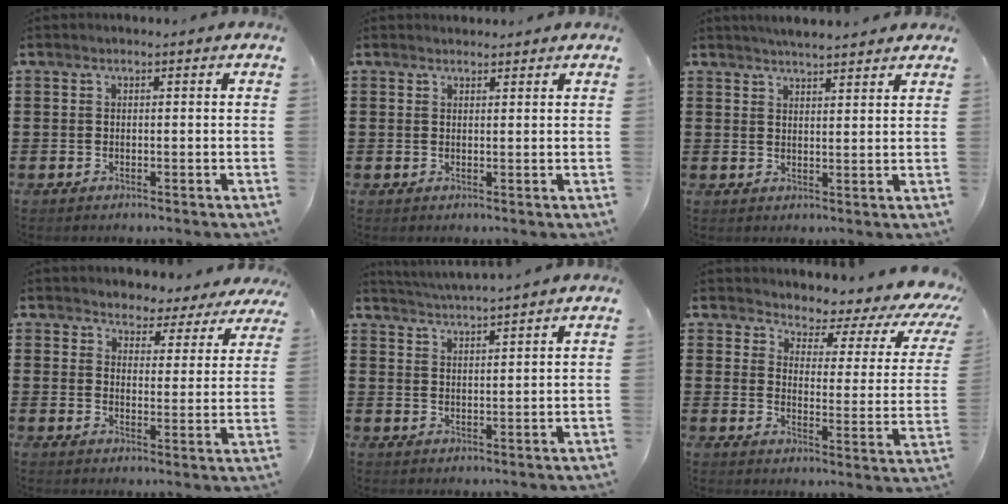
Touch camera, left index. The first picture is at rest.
{"total": 1.2, "force": [1.1, 0.3, 0.0], "torque": [-0.004, 0.001, 0.023]}
{"total": 3.1, "force": [3.1, -0.2, 0.6], "torque": [-0.019, -0.005, 0.056]}
{"total": 3.7, "force": [3.5, 1.1, -0.2], "torque": [-0.020, -0.019, 0.058]}
{"total": 2.8, "force": [2.7, -0.8, 0.0], "torque": [-0.010, -0.014, 0.048]}
{"total": 3.7, "force": [3.2, 1.3, 1.5], "torque": [-0.037, -0.035, 0.041]}